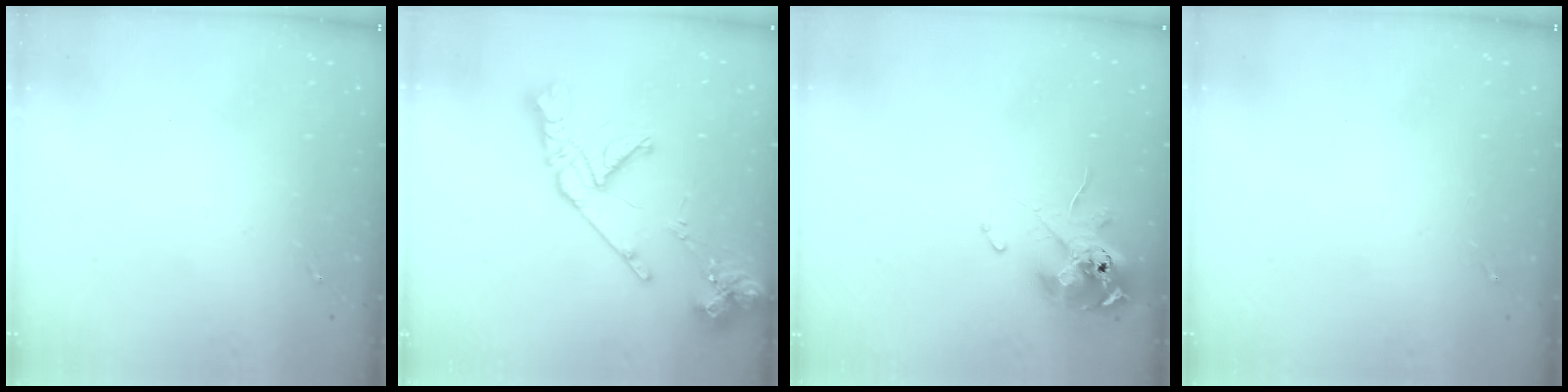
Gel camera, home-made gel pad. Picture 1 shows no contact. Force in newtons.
{"total": 16.1, "press": 16.0, "slide": 2.0}
{"total": 10.8, "press": 10.7, "slide": 1.7}
{"total": 0.0}